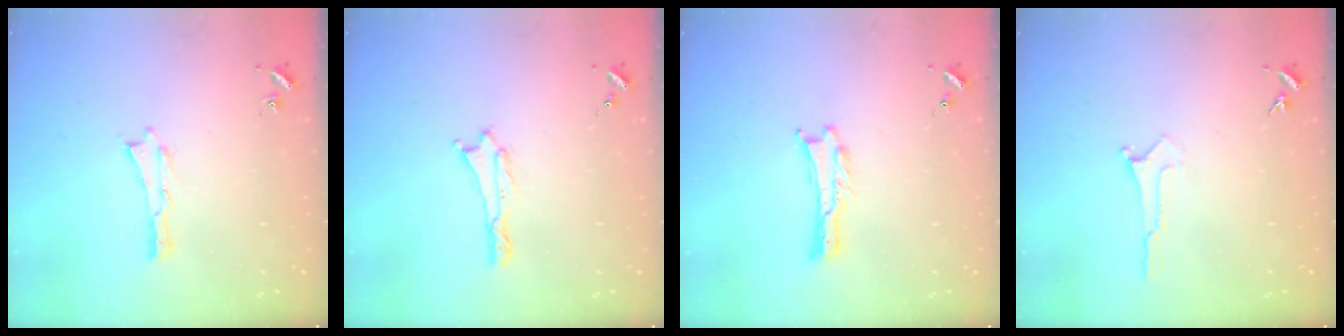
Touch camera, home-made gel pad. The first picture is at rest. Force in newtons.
{"total": 0.0}
{"total": 0.0}
{"total": 0.0}